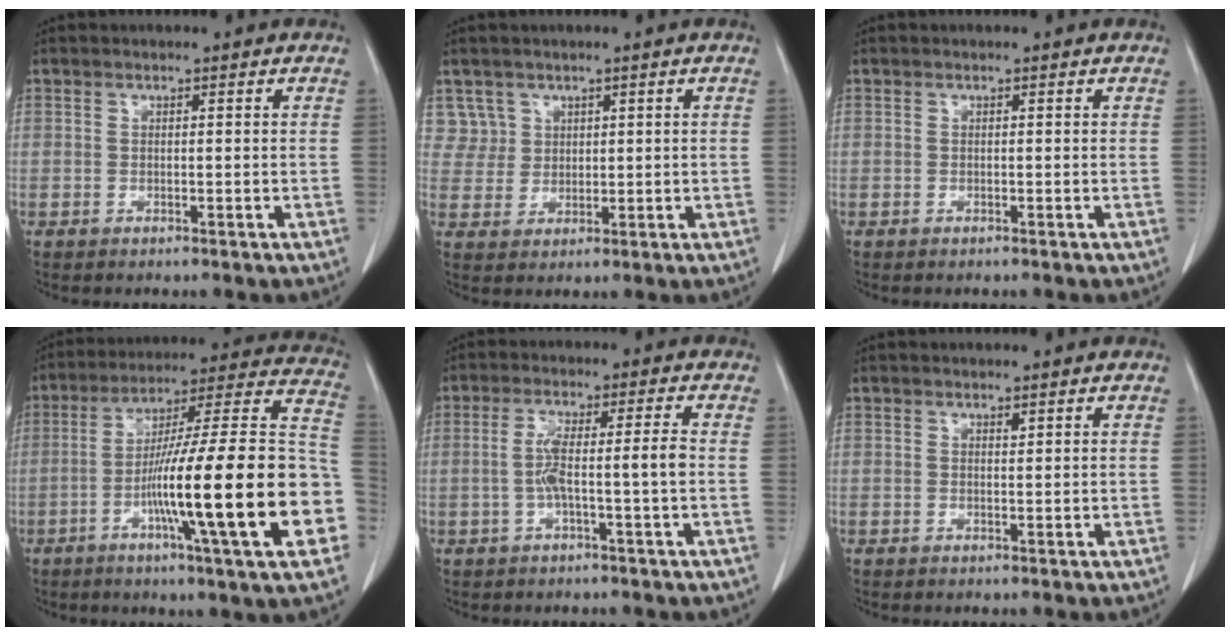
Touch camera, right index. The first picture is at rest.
{"total": 3.9, "force": [2.2, 3.2, -0.5], "torque": [0.025, 0.007, 0.041]}
{"total": 0.0}
{"total": 27.1, "force": [-7.1, 1.0, 26.1], "torque": [-0.321, 0.001, -0.121]}
{"total": 5.8, "force": [-1.0, -0.1, 5.7], "torque": [-0.111, 0.017, -0.015]}
{"total": 0.5, "force": [0.4, 0.1, 0.2], "torque": [-0.007, -0.005, 0.007]}